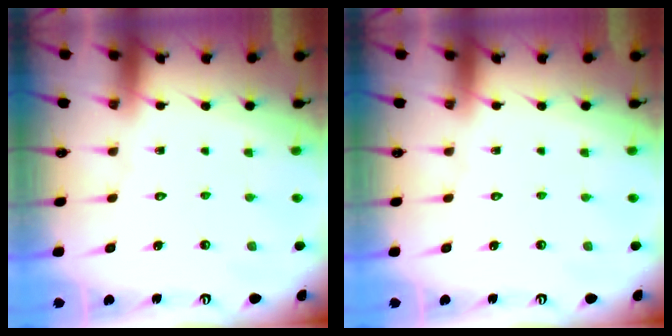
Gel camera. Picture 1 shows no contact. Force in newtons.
{"total": 0.0}